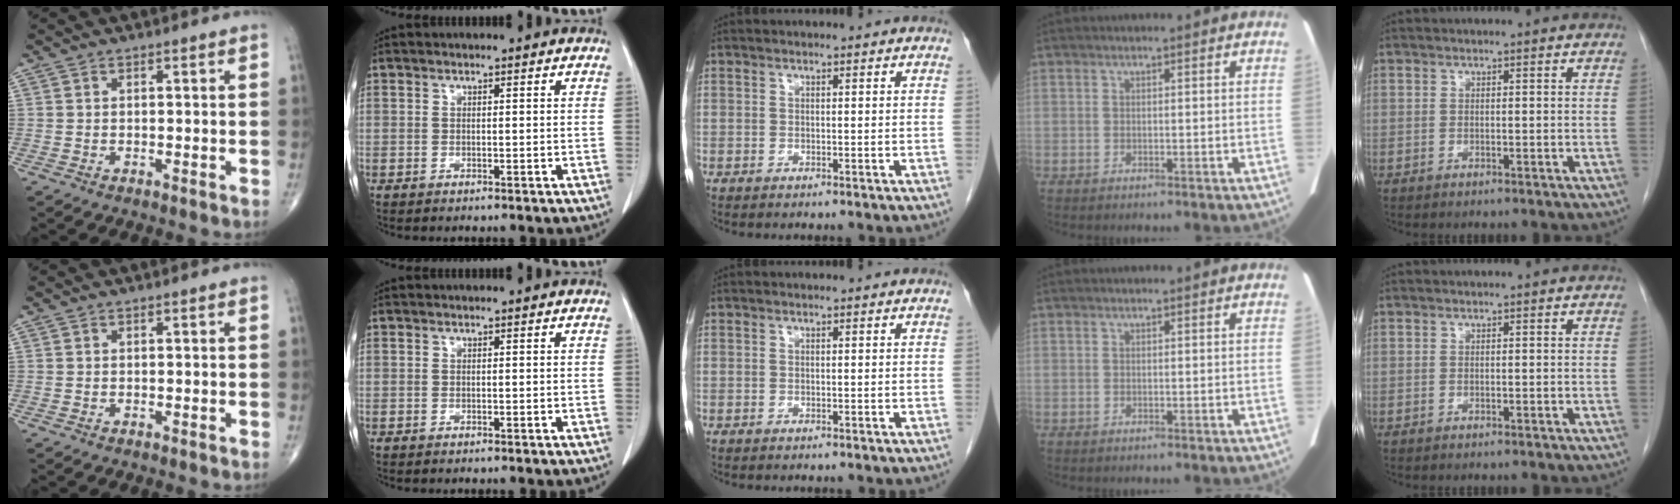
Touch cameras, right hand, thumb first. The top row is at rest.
{}